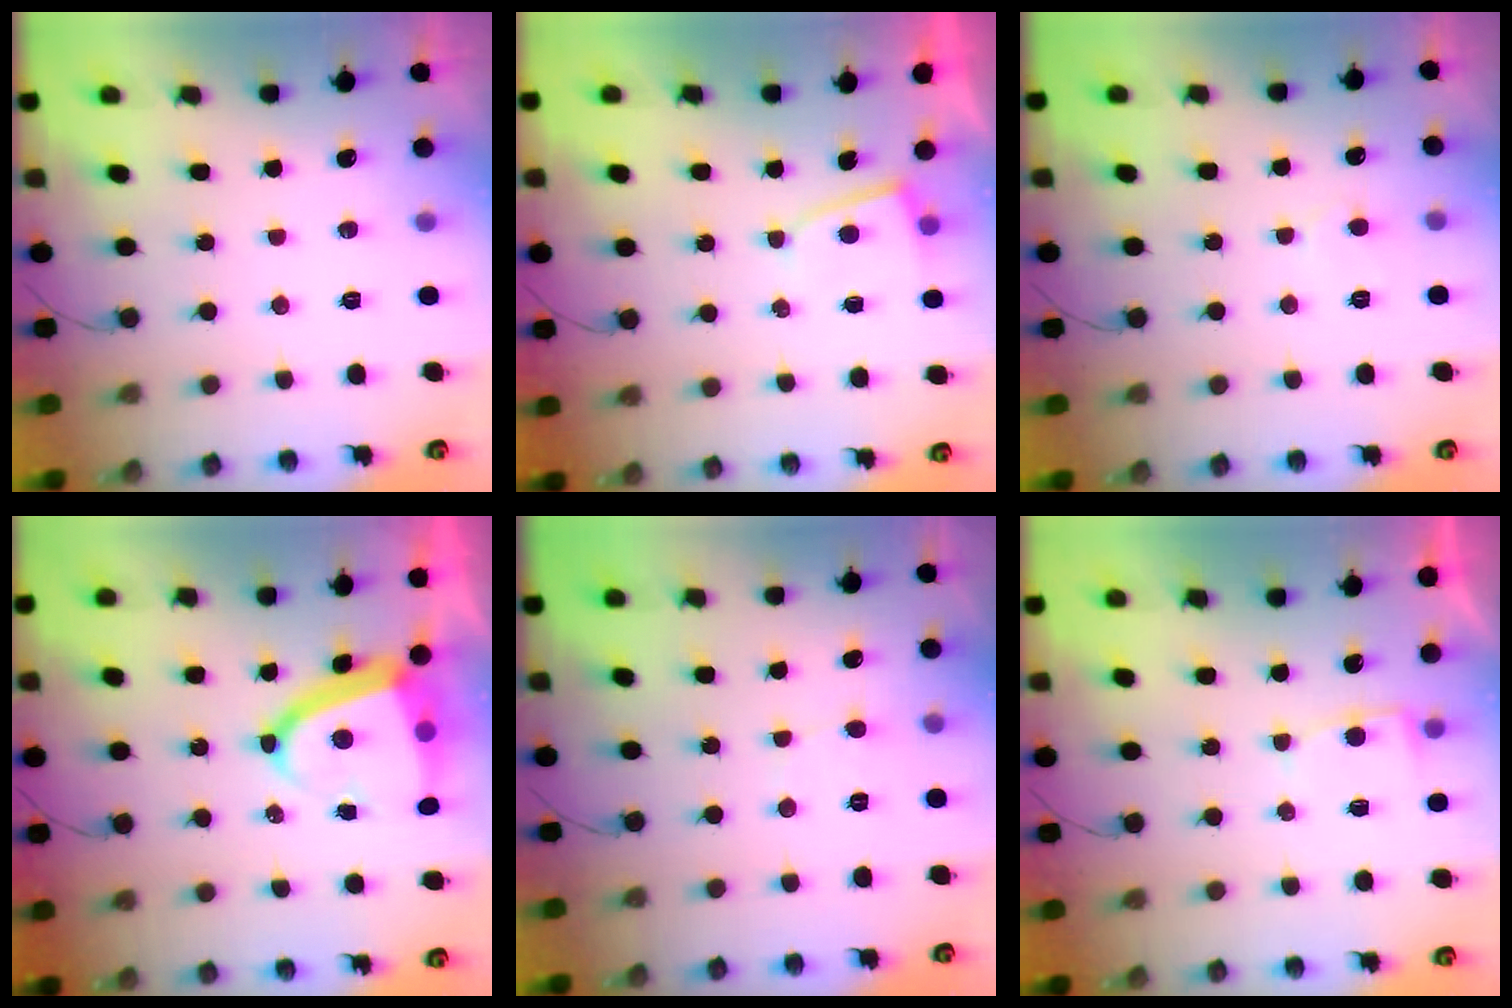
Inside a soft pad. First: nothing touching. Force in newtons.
{"total": 3.2, "press": 3.2, "slide": 0.3}
{"total": 3.1, "press": 3.1, "slide": 0.2}
{"total": 12.8, "press": 12.7, "slide": 1.6}
{"total": 3.5, "press": 3.4, "slide": 0.3}
{"total": 3.5, "press": 3.5, "slide": 0.3}